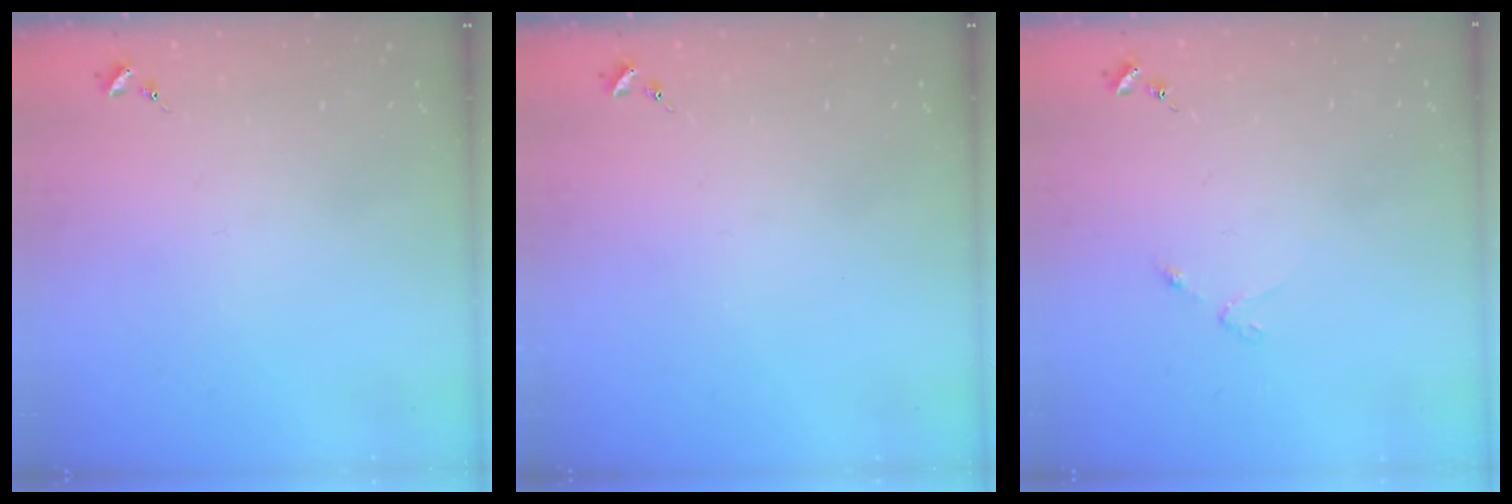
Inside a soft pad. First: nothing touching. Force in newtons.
{"total": 0.0}
{"total": 2.3, "press": 2.3, "slide": 0.3}